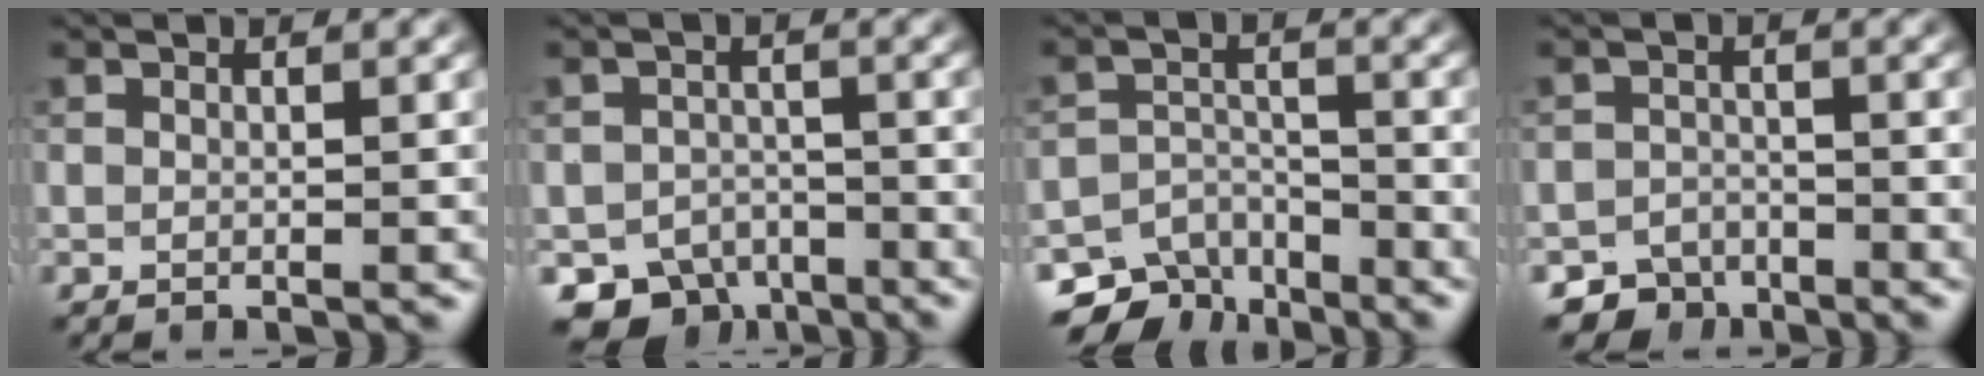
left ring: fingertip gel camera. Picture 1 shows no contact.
{"total": 5.4, "force": [-4.1, 3.3, 1.4], "torque": [-0.008, -0.015, -0.064]}
{"total": 6.0, "force": [-4.8, 3.3, 1.3], "torque": [-0.007, -0.013, -0.073]}
{"total": 3.6, "force": [-3.1, 1.9, 0.0], "torque": [0.019, -0.003, -0.049]}